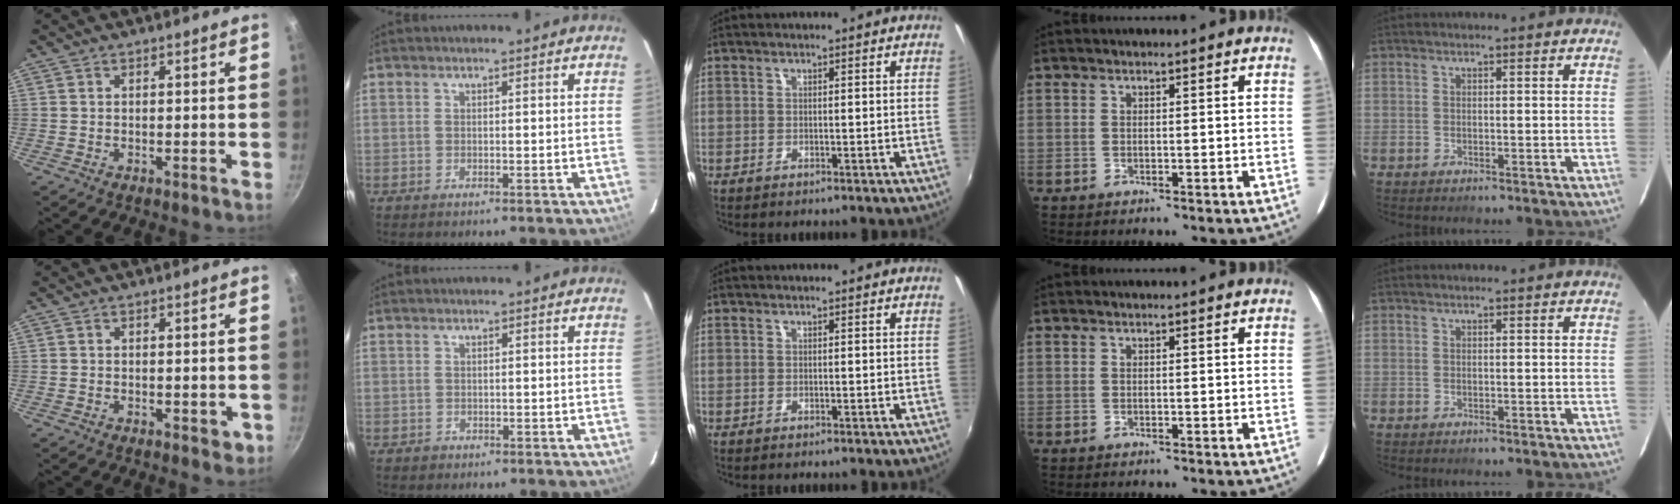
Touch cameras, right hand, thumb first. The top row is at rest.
{"thumb": {"total": 2.1, "force": [-0.4, 1.4, 1.6], "torque": [-0.016, -0.001, -0.005]}, "index": {"total": 1.3, "force": [-0.4, 1.2, 0.1], "torque": [0.000, 0.002, -0.002]}}